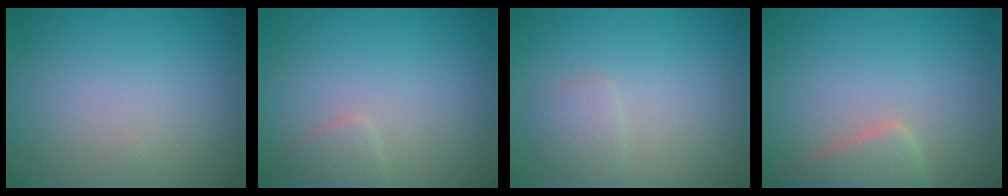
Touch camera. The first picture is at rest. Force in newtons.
{"total": 1.4, "press": 1.4, "slide": 0.1}
{"total": 1.5, "press": 1.5, "slide": 0.1}
{"total": 2.9, "press": 2.9, "slide": 0.3}